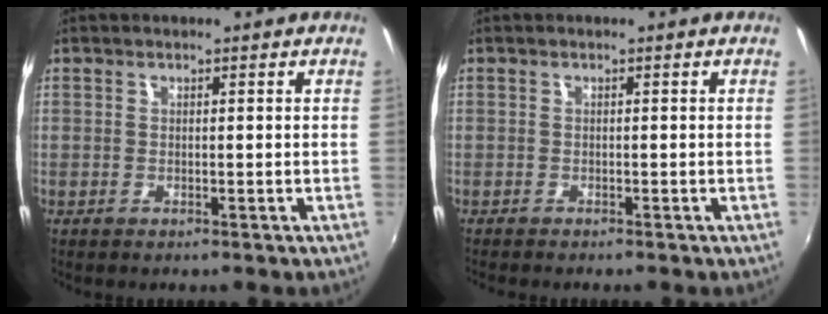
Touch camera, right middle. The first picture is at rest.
{"total": 1.5, "force": [-1.4, 0.1, 0.4], "torque": [-0.011, -0.013, -0.024]}